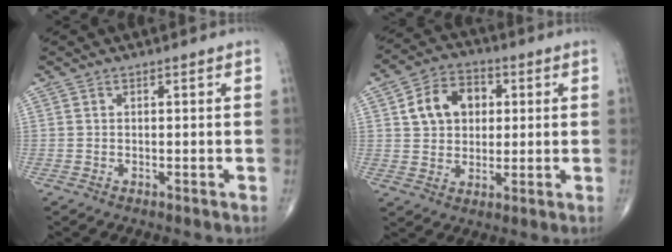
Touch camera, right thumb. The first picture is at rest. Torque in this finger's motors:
{"motor_torque": [0.13, 0.13, 0.46, 0.28, 0.08]}